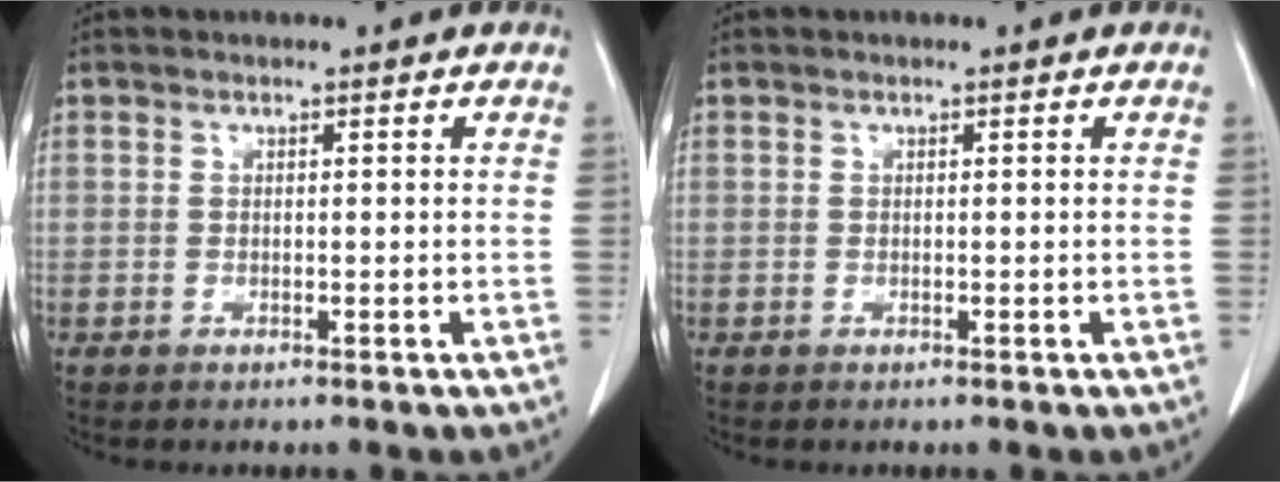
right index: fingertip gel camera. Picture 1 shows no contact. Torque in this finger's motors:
{"motor_torque": [0.00, 0.00, 0.00, 0.00]}